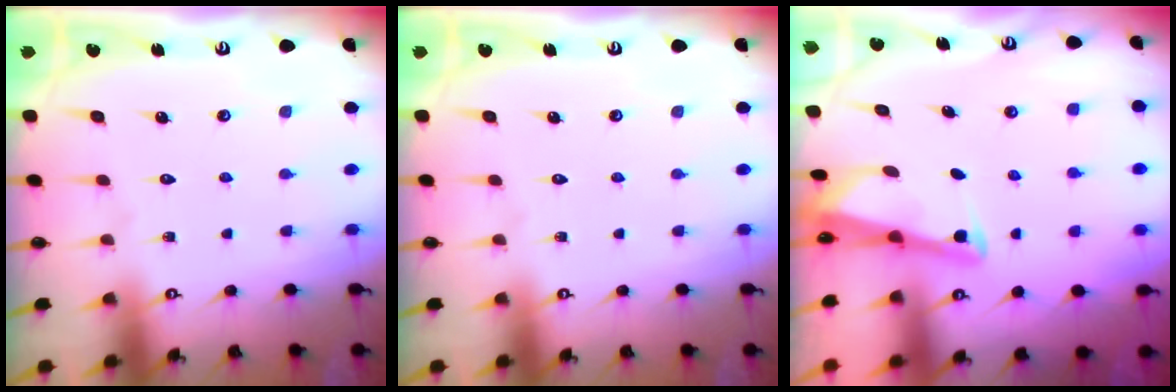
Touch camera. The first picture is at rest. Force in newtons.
{"total": 0.0}
{"total": 2.5, "press": 2.5, "slide": 0.1}